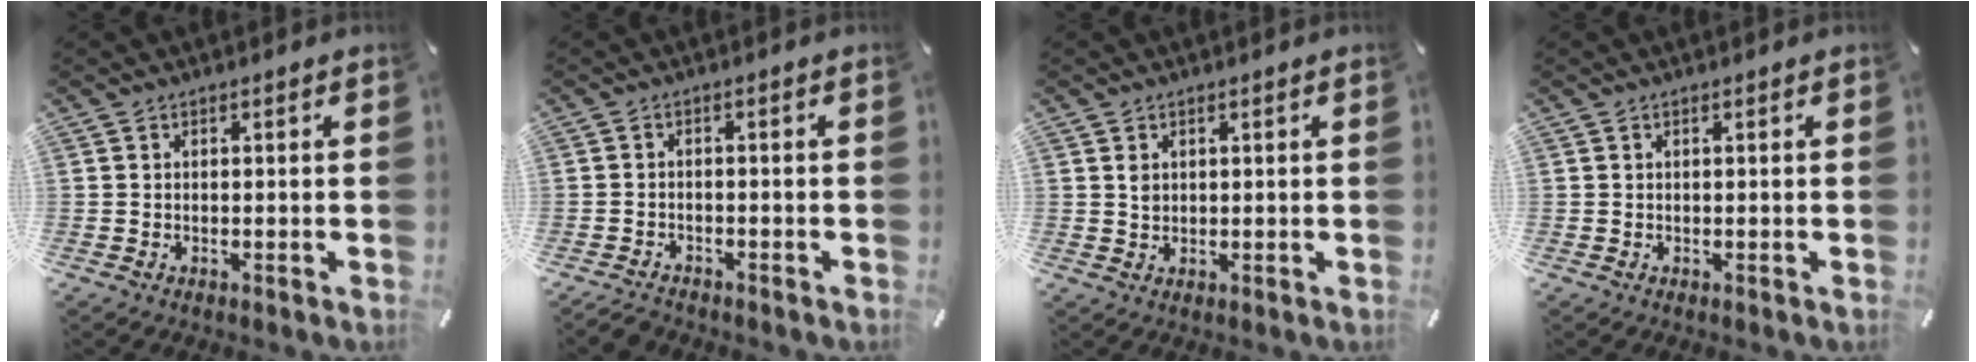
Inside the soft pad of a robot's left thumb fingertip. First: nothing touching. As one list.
[{"total": 2.4, "force": [-2.2, 0.6, 0.3], "torque": [-0.010, 0.010, -0.048]}, {"total": 1.6, "force": [0.6, 1.3, 0.8], "torque": [-0.018, 0.003, 0.011]}, {"total": 0.0}]